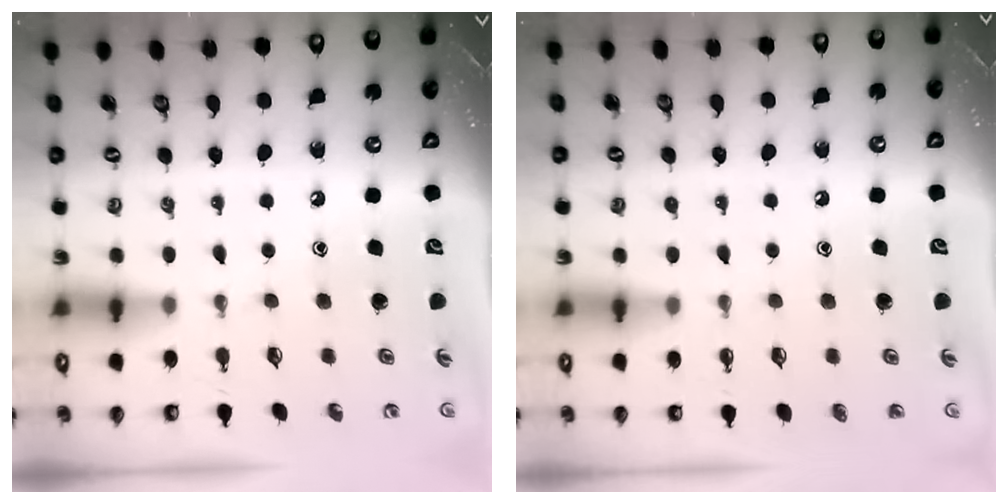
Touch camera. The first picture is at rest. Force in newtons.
{"total": 0.9, "press": 0.9, "slide": 0.0}